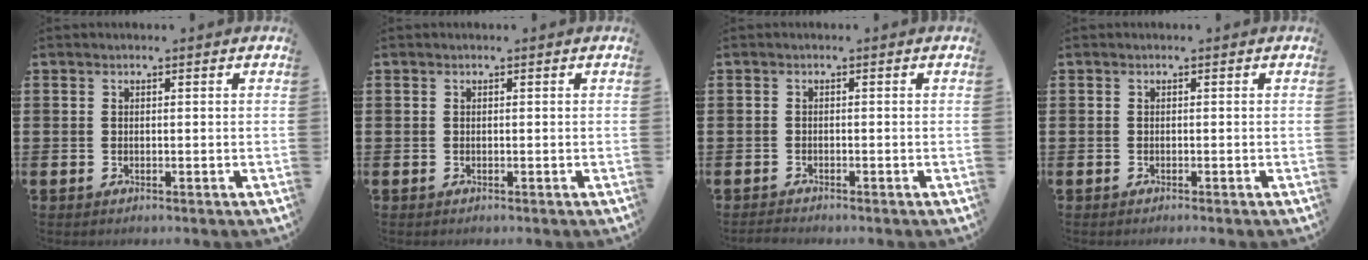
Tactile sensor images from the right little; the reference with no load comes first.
{"total": 0.0}
{"total": 0.7, "force": [-0.7, 0.1, 0.2], "torque": [-0.005, -0.003, -0.014]}
{"total": 0.0}